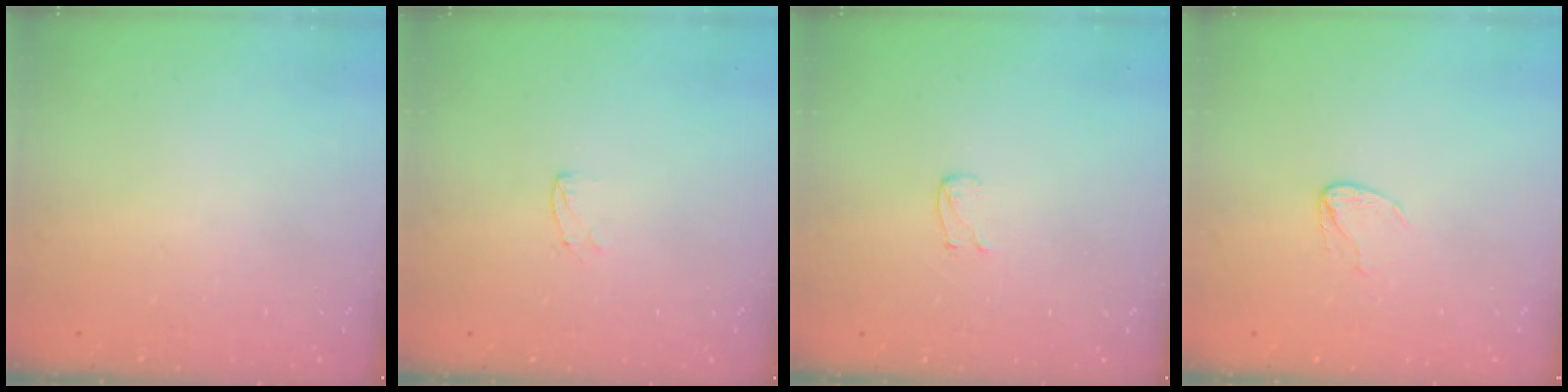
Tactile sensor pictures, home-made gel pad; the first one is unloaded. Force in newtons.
{"total": 3.8, "press": 3.8, "slide": 0.4}
{"total": 3.1, "press": 3.1, "slide": 0.3}
{"total": 3.3, "press": 3.3, "slide": 0.3}